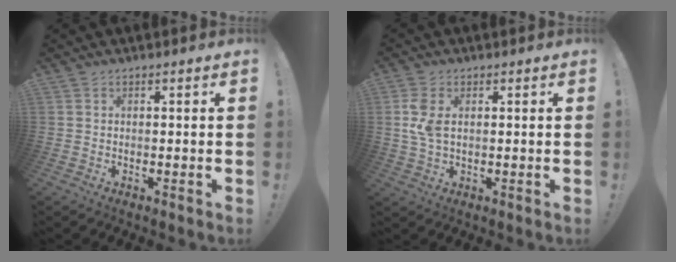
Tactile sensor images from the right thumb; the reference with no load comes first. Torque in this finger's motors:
{"motor_torque": [0.03, 0.15, 0.05, 0.05, 0.03]}